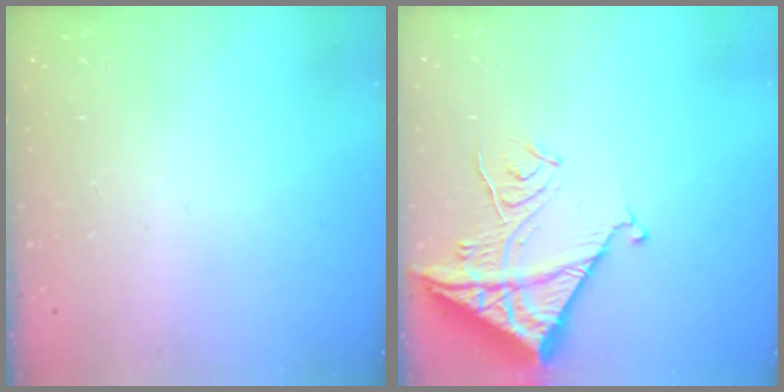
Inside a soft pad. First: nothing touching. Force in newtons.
{"total": 13.7, "press": 13.6, "slide": 1.1}